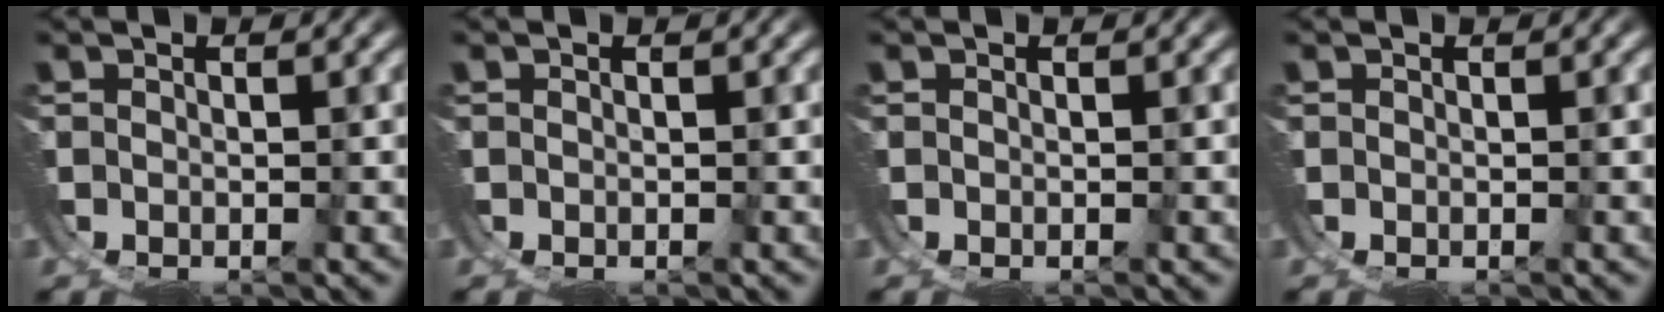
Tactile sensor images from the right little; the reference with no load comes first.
{"total": 0.0}
{"total": 0.0}
{"total": 0.0}